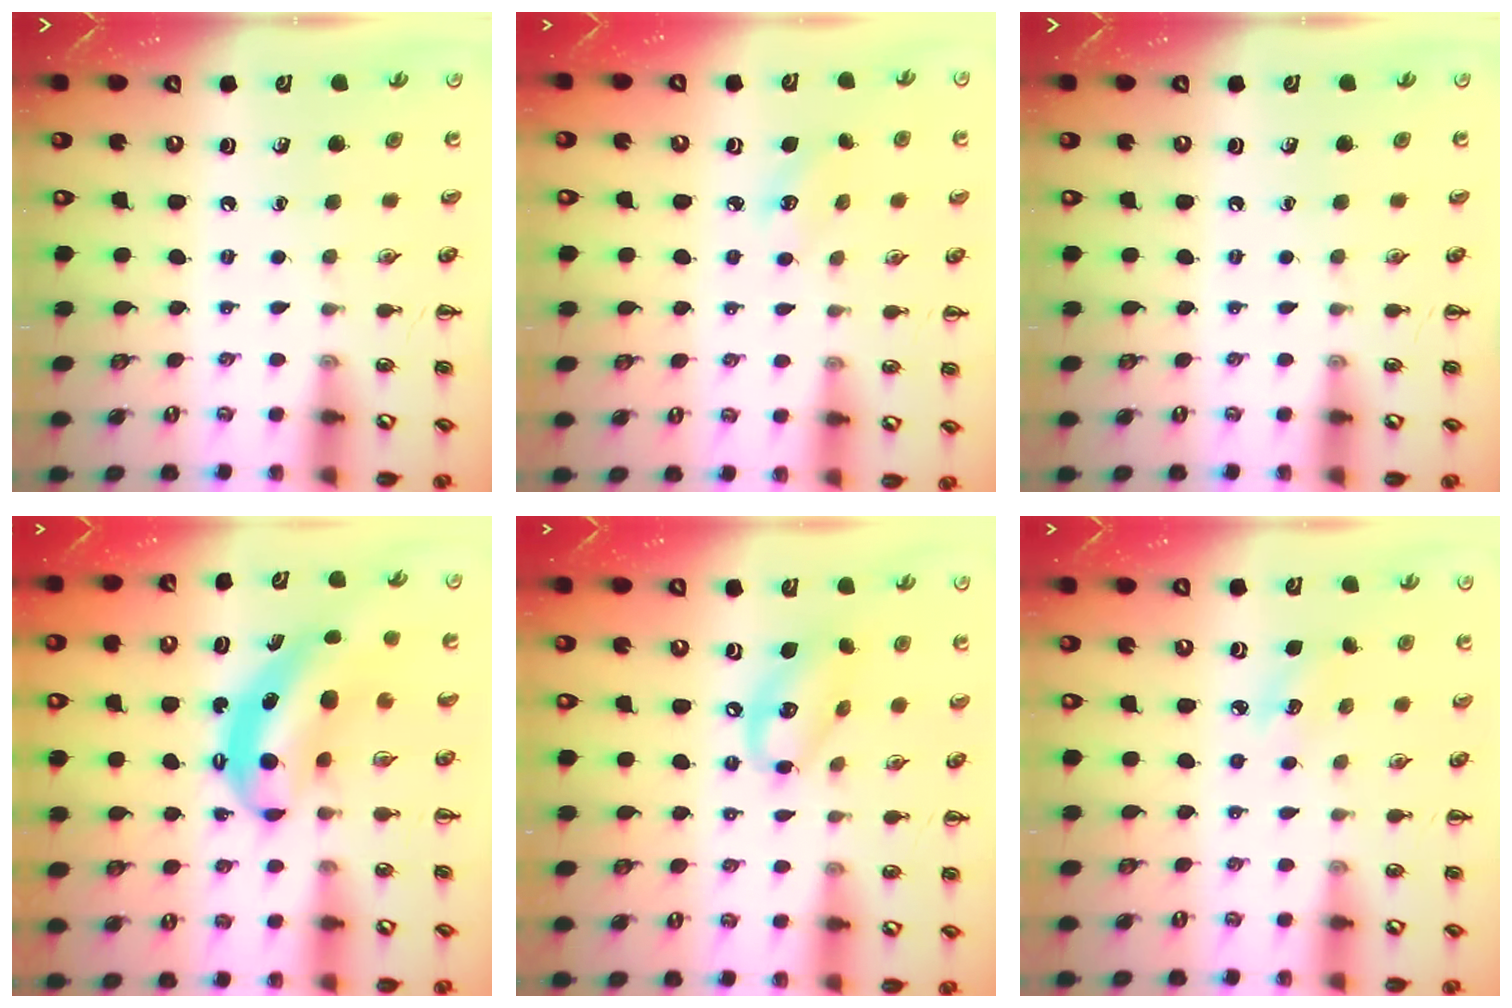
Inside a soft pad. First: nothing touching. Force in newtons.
{"total": 3.2, "press": 3.1, "slide": 0.8}
{"total": 0.0}
{"total": 7.2, "press": 7.0, "slide": 1.5}
{"total": 12.6, "press": 12.3, "slide": 2.7}
{"total": 3.9, "press": 3.8, "slide": 1.1}